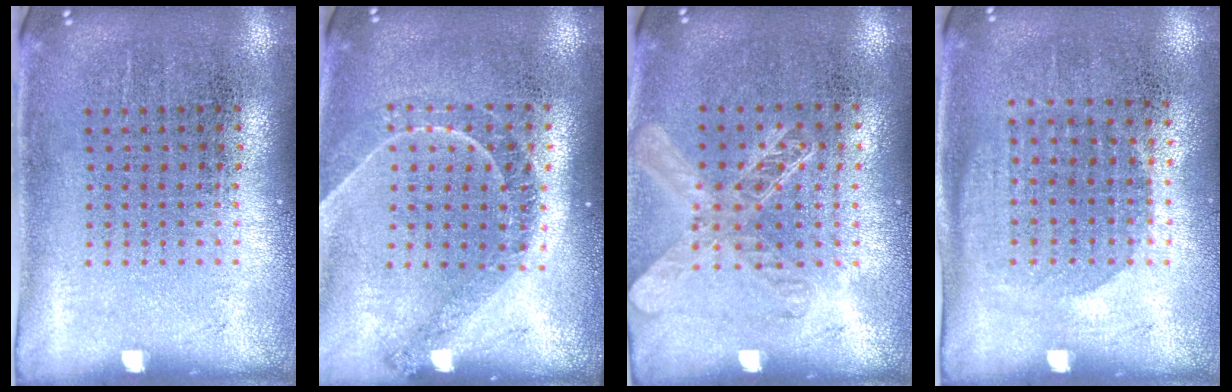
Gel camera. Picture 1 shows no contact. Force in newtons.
{"total": 1.2, "press": 1.1, "slide": 0.4}
{"total": 1.3, "press": 1.2, "slide": 0.5}
{"total": 1.1, "press": 1.0, "slide": 0.5}